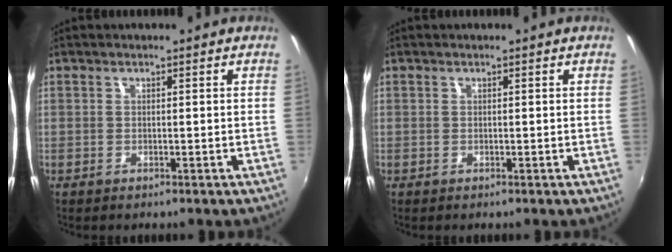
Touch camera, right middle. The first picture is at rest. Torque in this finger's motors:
{"motor_torque": [0.00, 0.00, 0.00, 0.00]}